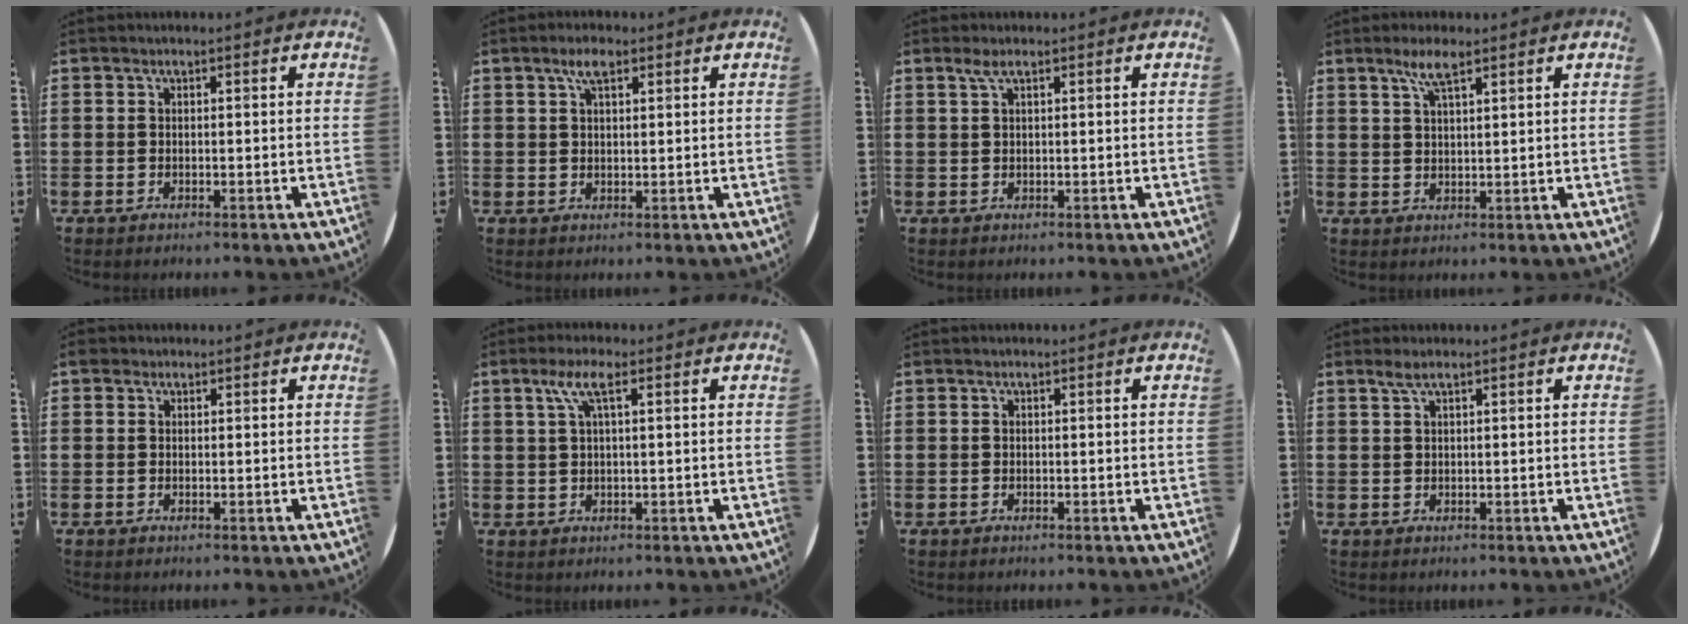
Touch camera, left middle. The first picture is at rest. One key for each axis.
{"total": 3.2, "fx": 2.0, "fy": 1.1, "fz": 2.3, "tx": -0.039, "ty": 0.006, "tz": 0.032}
{"total": 1.3, "fx": 0.7, "fy": 0.1, "fz": 1.1, "tx": -0.022, "ty": 0.004, "tz": 0.011}
{"total": 4.0, "fx": 2.7, "fy": 0.7, "fz": 2.9, "tx": -0.062, "ty": 0.008, "tz": 0.047}
{"total": 0.9, "fx": 0.7, "fy": 0.5, "fz": 0.1, "tx": -0.003, "ty": 0.006, "tz": 0.012}
{"total": 3.6, "fx": 1.6, "fy": 0.8, "fz": 3.1, "tx": -0.065, "ty": 0.010, "tz": 0.026}
{"total": 0.0}
{"total": 1.6, "fx": 1.0, "fy": 0.1, "fz": 1.2, "tx": -0.023, "ty": 0.004, "tz": 0.017}